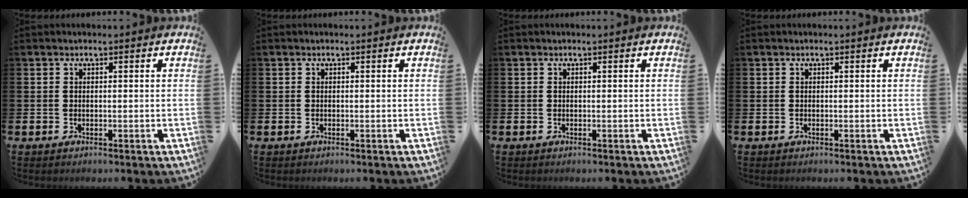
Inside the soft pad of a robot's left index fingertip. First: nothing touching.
{"total": 0.0}
{"total": 0.0}
{"total": 0.0}